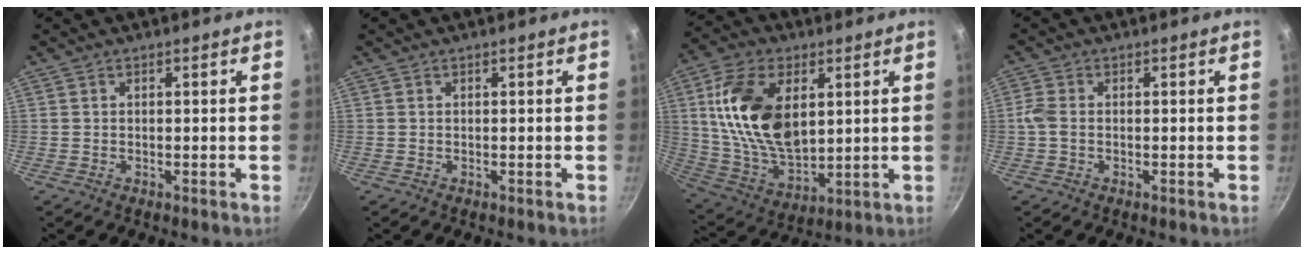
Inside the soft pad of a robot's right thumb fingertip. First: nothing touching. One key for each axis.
{"total": 0.0}
{"total": 19.8, "fx": 4.8, "fy": 11.8, "fz": 15.2, "tx": -0.261, "ty": -0.017, "tz": 0.100}
{"total": 2.7, "fx": -0.4, "fy": 1.7, "fz": 2.0, "tx": -0.050, "ty": 0.006, "tz": -0.014}